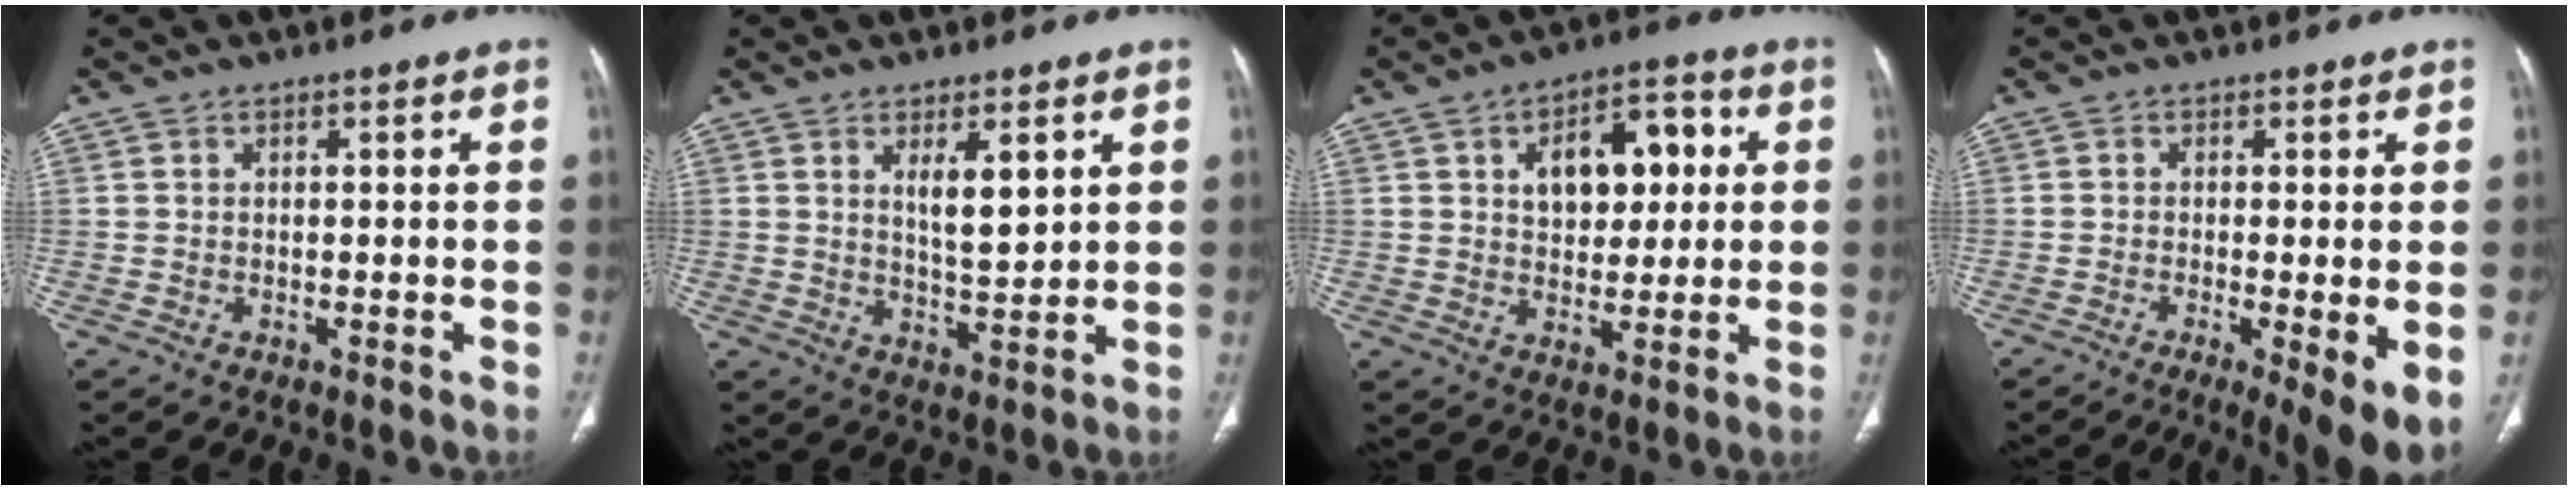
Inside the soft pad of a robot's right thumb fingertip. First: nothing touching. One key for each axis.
{"total": 6.8, "fx": 2.7, "fy": 2.2, "fz": 5.8, "tx": -0.084, "ty": -0.028, "tz": 0.050}
{"total": 12.1, "fx": 3.0, "fy": 7.5, "fz": 9.1, "tx": -0.091, "ty": 0.010, "tz": 0.043}
{"total": 7.9, "fx": -2.8, "fy": 1.4, "fz": 7.3, "tx": -0.113, "ty": -0.018, "tz": -0.046}